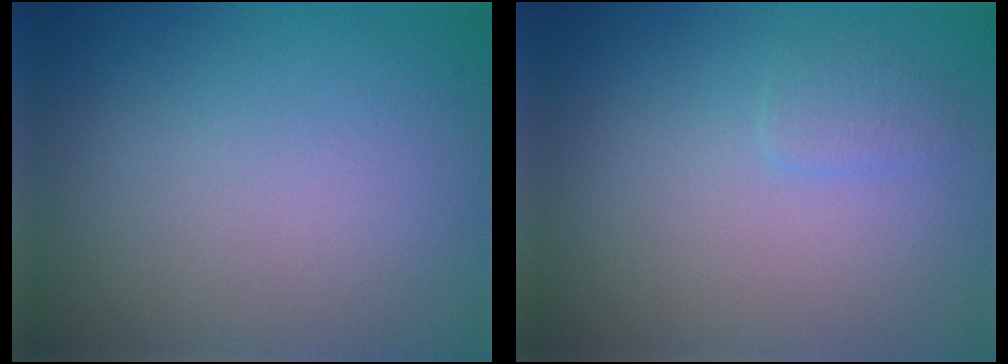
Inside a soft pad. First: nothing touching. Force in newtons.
{"total": 1.0, "press": 1.0, "slide": 0.0}